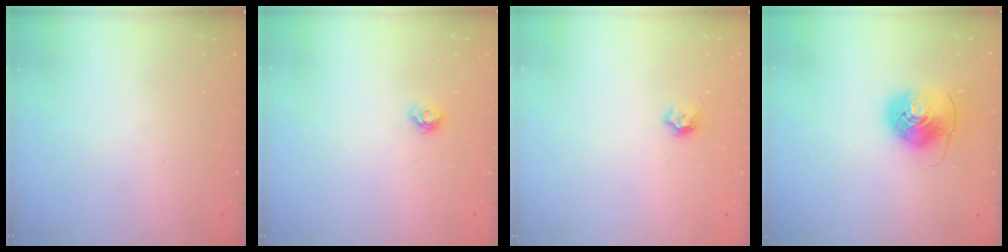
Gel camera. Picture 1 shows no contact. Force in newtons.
{"total": 6.1, "press": 6.0, "slide": 0.9}
{"total": 4.0, "press": 3.9, "slide": 0.7}
{"total": 8.1, "press": 8.1, "slide": 0.6}